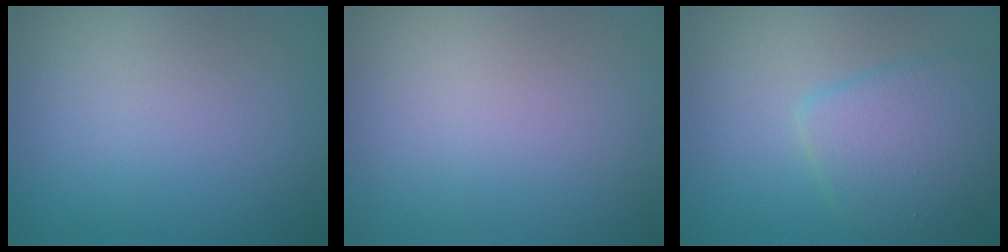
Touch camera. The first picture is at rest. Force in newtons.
{"total": 0.0}
{"total": 4.3, "press": 4.3, "slide": 0.2}